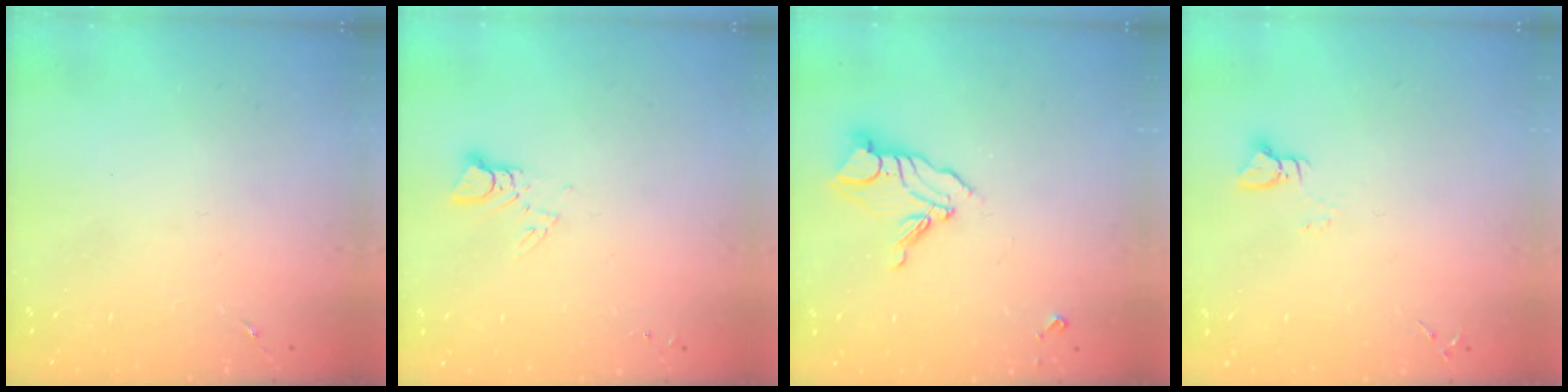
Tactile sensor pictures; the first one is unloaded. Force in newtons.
{"total": 2.9, "press": 2.9, "slide": 0.2}
{"total": 10.7, "press": 10.6, "slide": 1.0}
{"total": 3.0, "press": 3.0, "slide": 0.3}